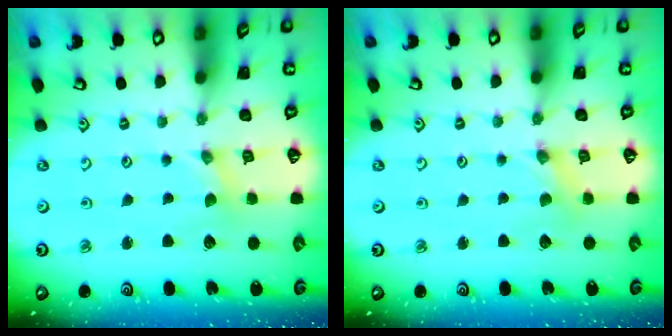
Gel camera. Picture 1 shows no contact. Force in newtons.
{"total": 2.2, "press": 2.2, "slide": 0.3}